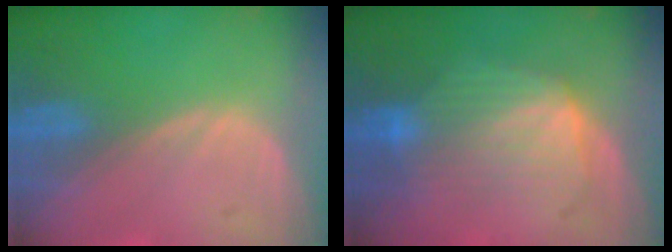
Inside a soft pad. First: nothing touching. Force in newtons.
{"total": 7.4, "press": 7.3, "slide": 1.3}